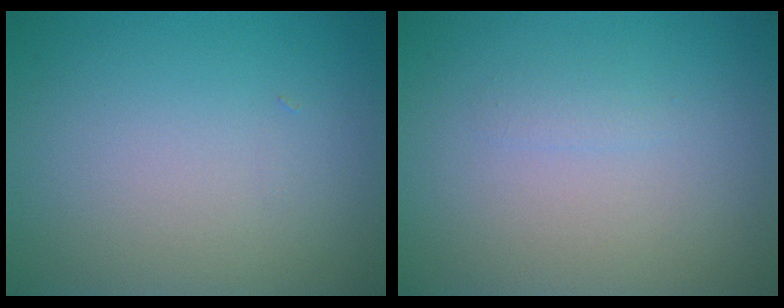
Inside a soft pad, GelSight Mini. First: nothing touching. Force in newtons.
{"total": 0.7, "press": 0.7, "slide": 0.0}